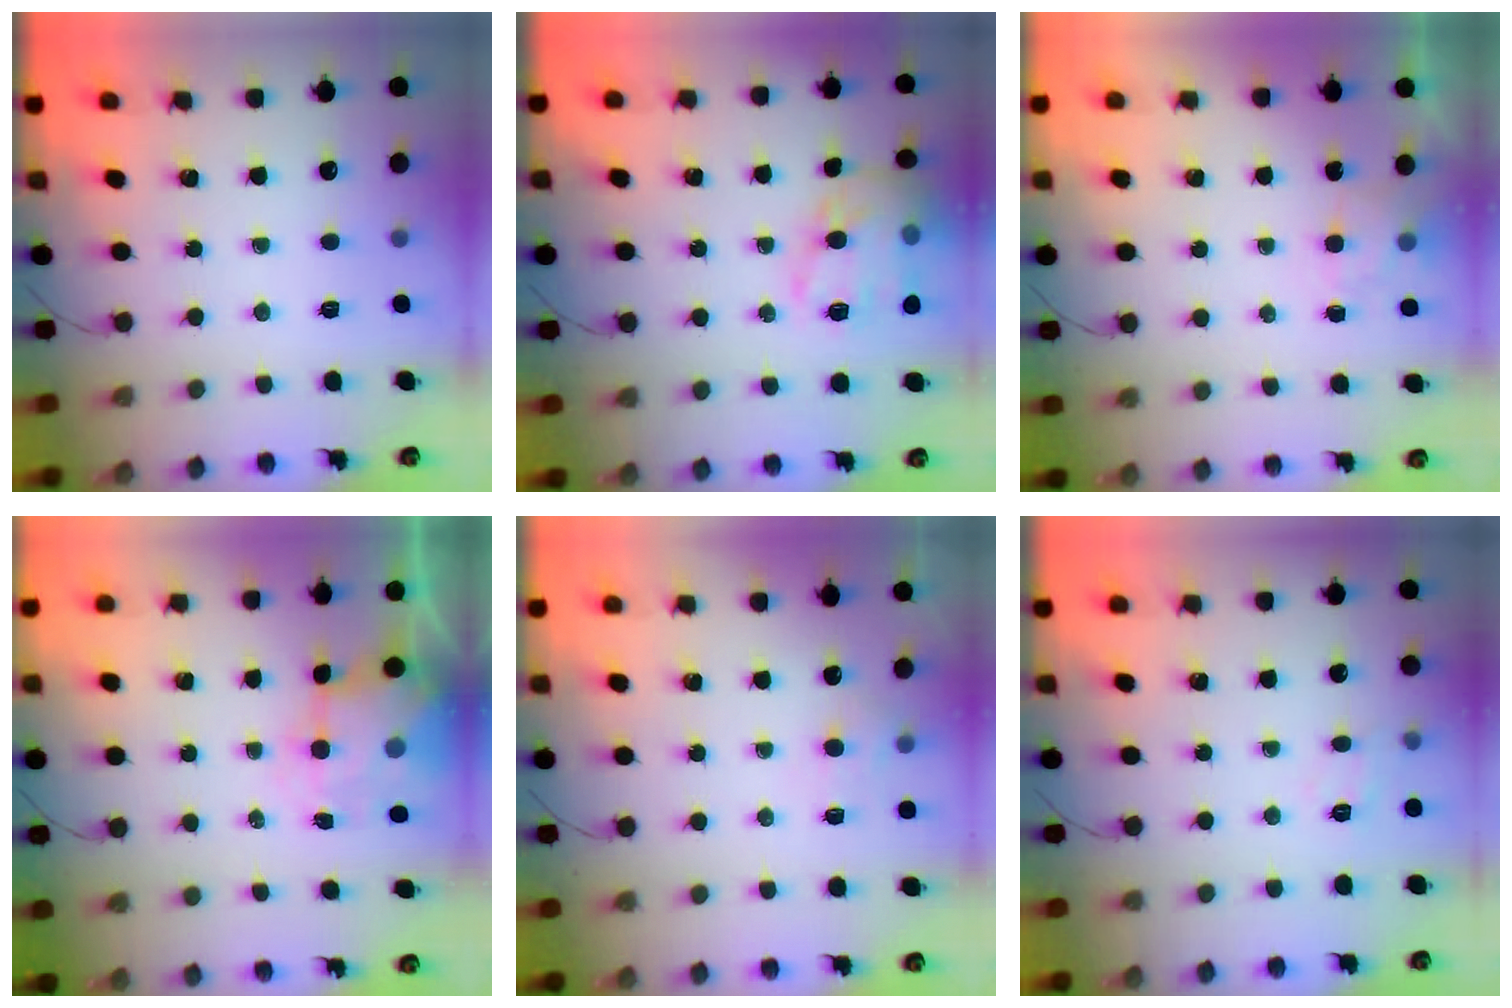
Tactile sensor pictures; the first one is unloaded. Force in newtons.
{"total": 15.6, "press": 15.6, "slide": 0.7}
{"total": 2.4, "press": 1.9, "slide": 1.4}
{"total": 5.7, "press": 5.5, "slide": 1.3}
{"total": 3.9, "press": 3.6, "slide": 1.5}
{"total": 6.5, "press": 6.4, "slide": 1.1}